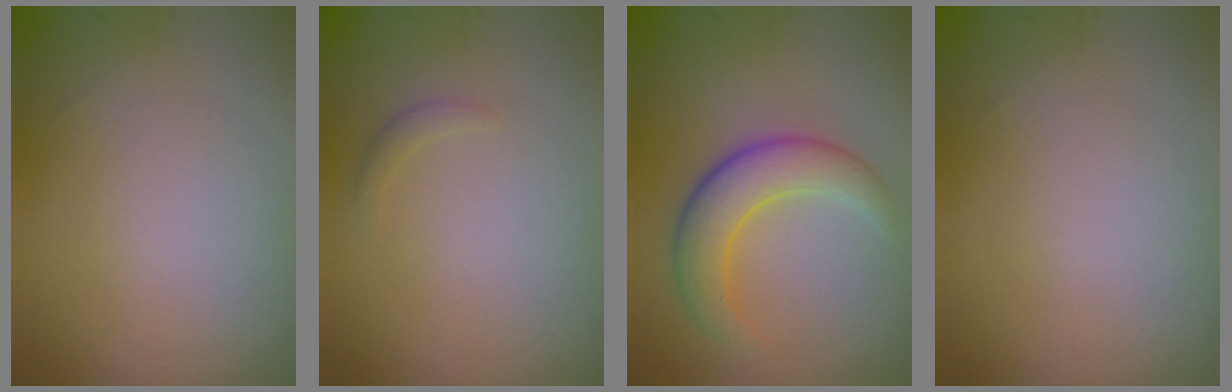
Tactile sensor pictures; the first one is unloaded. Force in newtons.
{"total": 0.6, "press": 0.6, "slide": 0.0}
{"total": 4.5, "press": 4.5, "slide": 0.3}
{"total": 0.0}